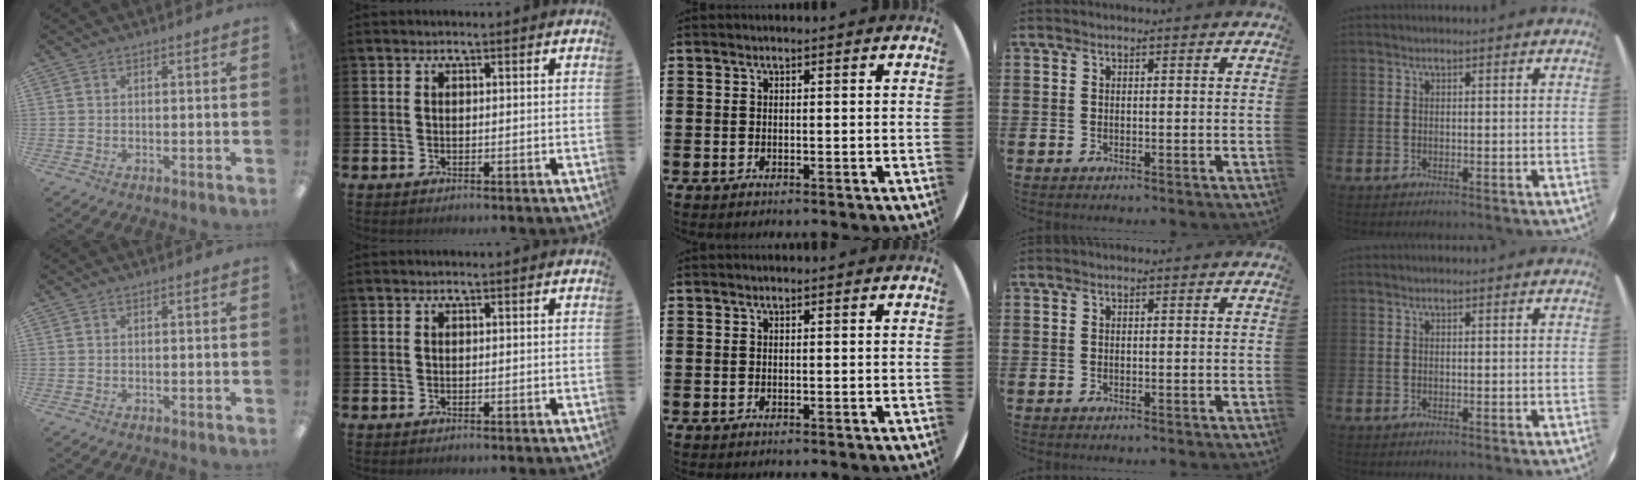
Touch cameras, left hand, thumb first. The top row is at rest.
{}